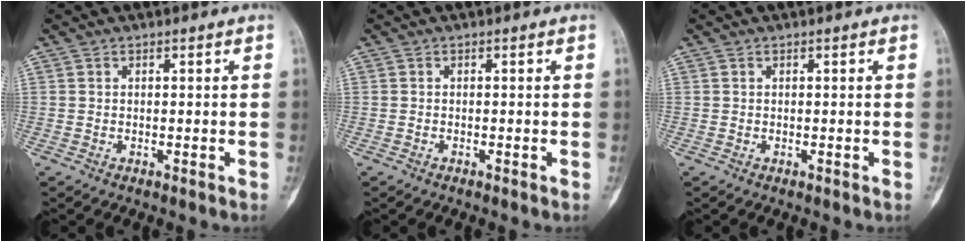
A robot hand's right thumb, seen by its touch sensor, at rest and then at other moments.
{"total": 0.0}
{"total": 0.0}